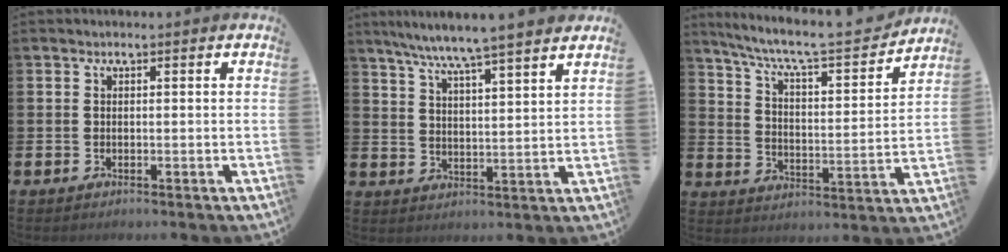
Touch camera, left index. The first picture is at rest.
{"total": 7.1, "force": [6.7, -0.6, 2.4], "torque": [-0.071, -0.037, 0.116]}
{"total": 8.1, "force": [7.3, 1.0, 3.4], "torque": [-0.091, -0.053, 0.118]}